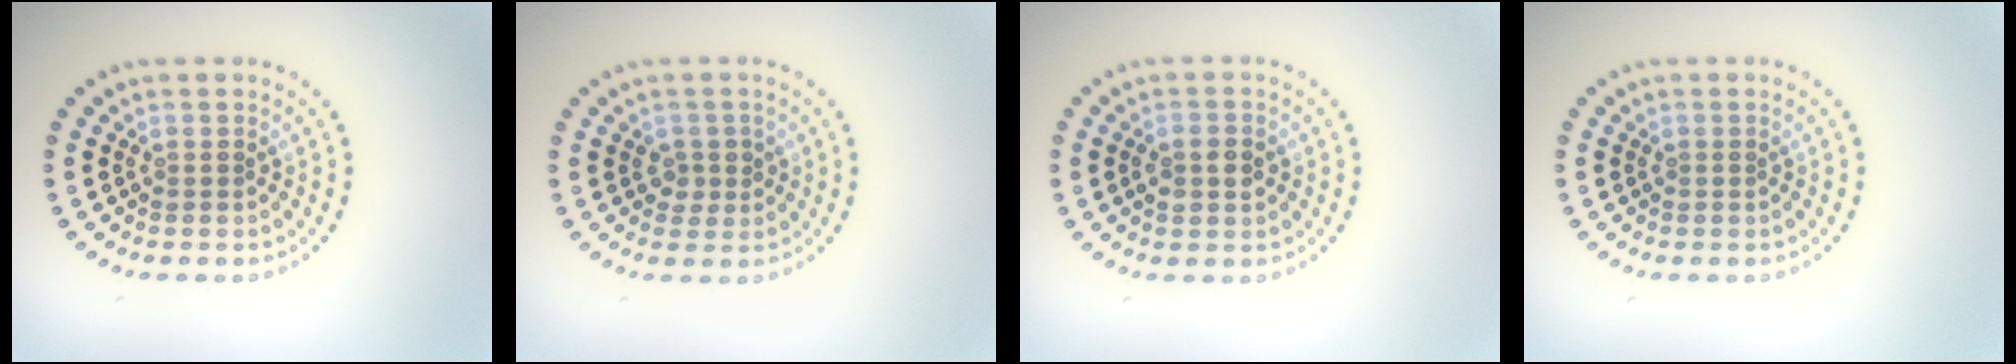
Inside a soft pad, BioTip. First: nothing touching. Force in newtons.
{"total": 1.4, "press": 1.3, "slide": 0.7}
{"total": 2.4, "press": 2.4, "slide": 0.2}
{"total": 0.0}